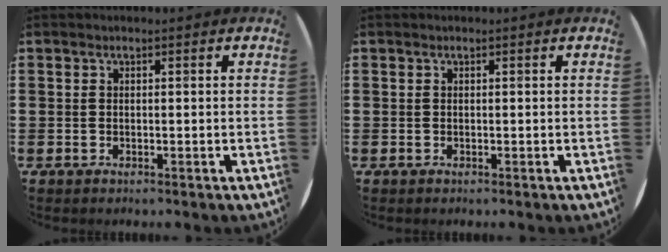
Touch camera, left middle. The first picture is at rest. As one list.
[{"total": 0.0}]